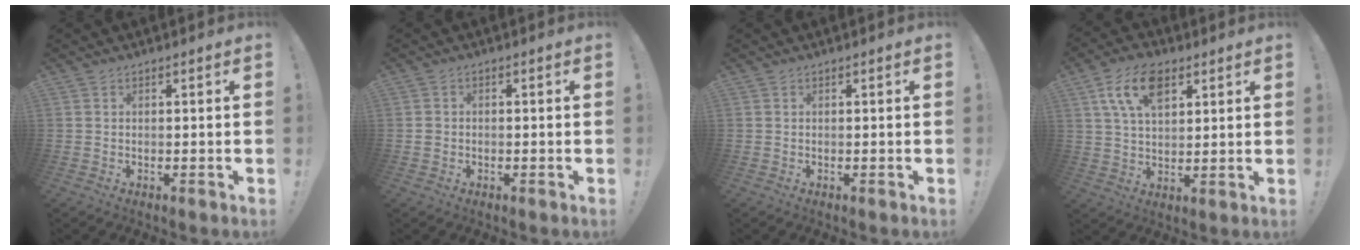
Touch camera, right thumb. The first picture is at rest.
{"total": 1.4, "force": [-0.5, 1.2, 0.5], "torque": [-0.006, 0.006, -0.010]}
{"total": 0.0}
{"total": 12.2, "force": [5.7, 6.9, 8.3], "torque": [-0.149, 0.001, 0.109]}